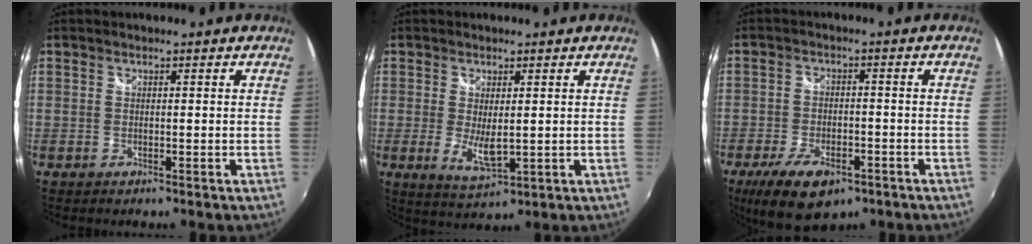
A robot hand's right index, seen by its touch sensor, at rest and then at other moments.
{"total": 5.4, "force": [-0.4, 2.1, 5.0], "torque": [-0.090, -0.018, 0.000]}
{"total": 12.2, "force": [-7.6, 5.6, 7.8], "torque": [-0.170, -0.028, -0.120]}